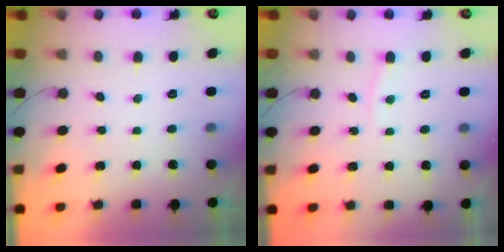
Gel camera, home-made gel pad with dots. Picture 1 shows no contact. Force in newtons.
{"total": 3.6, "press": 3.5, "slide": 0.5}